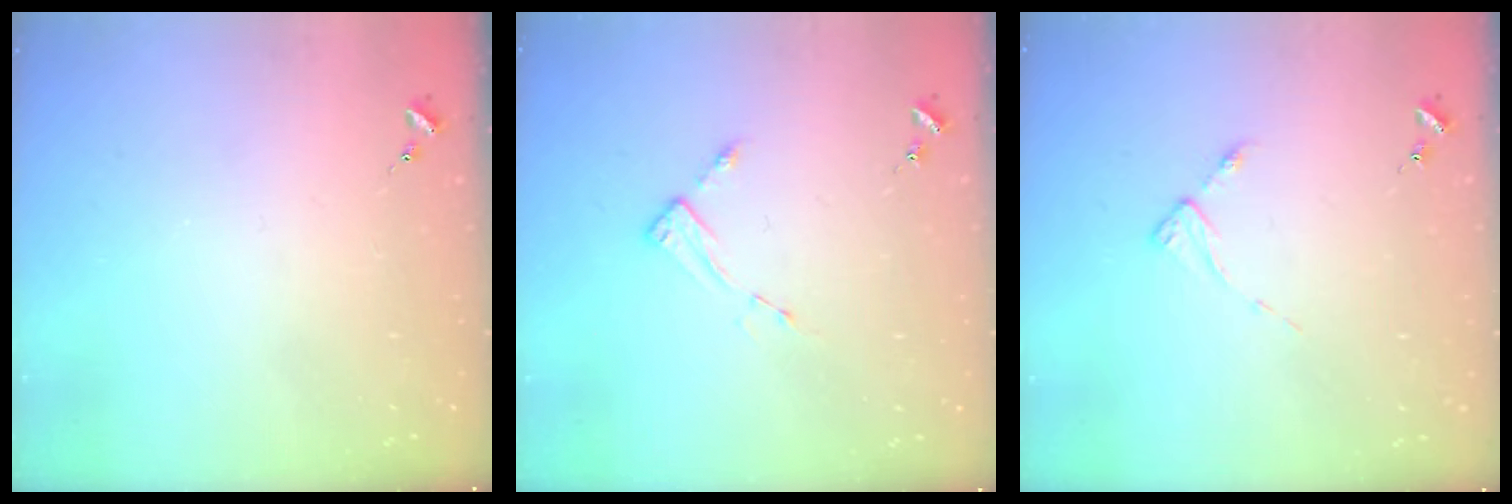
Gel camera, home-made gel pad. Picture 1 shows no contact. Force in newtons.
{"total": 3.0, "press": 3.0, "slide": 0.5}
{"total": 2.7, "press": 2.7, "slide": 0.4}